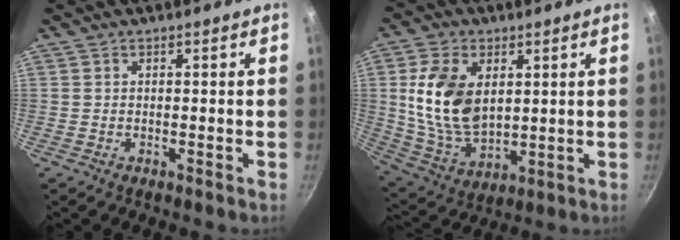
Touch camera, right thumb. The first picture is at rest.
{"total": 15.2, "force": [3.1, 9.8, 11.3], "torque": [-0.197, -0.022, 0.072]}